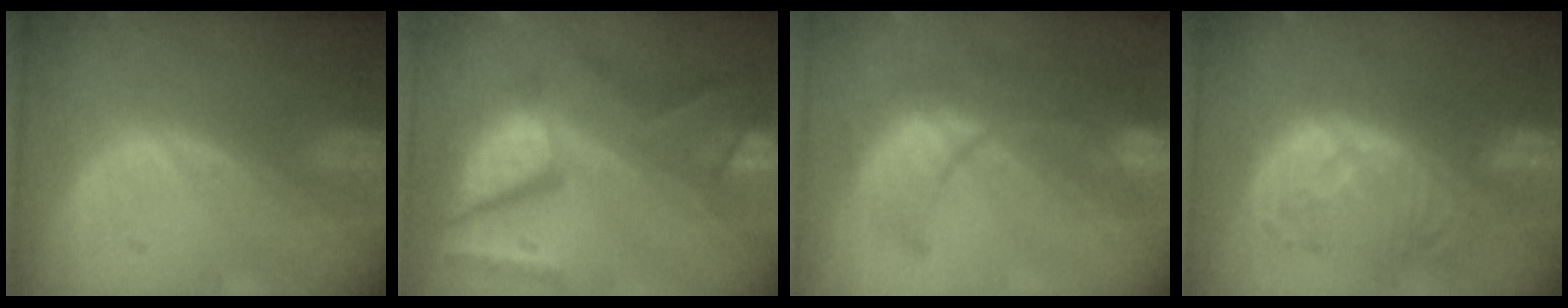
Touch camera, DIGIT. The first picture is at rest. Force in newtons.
{"total": 12.0, "press": 9.9, "slide": 6.8}
{"total": 9.9, "press": 9.3, "slide": 3.5}
{"total": 10.6, "press": 9.4, "slide": 4.8}